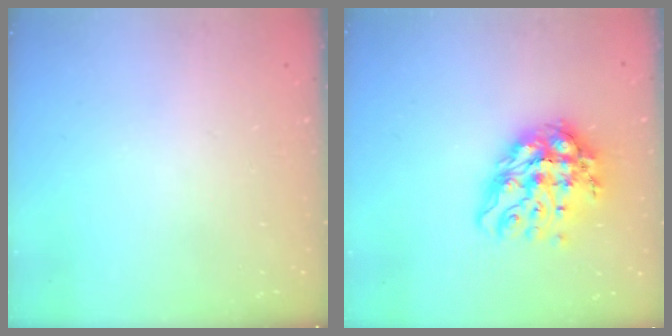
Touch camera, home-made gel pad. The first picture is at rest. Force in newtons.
{"total": 14.3, "press": 14.2, "slide": 1.6}